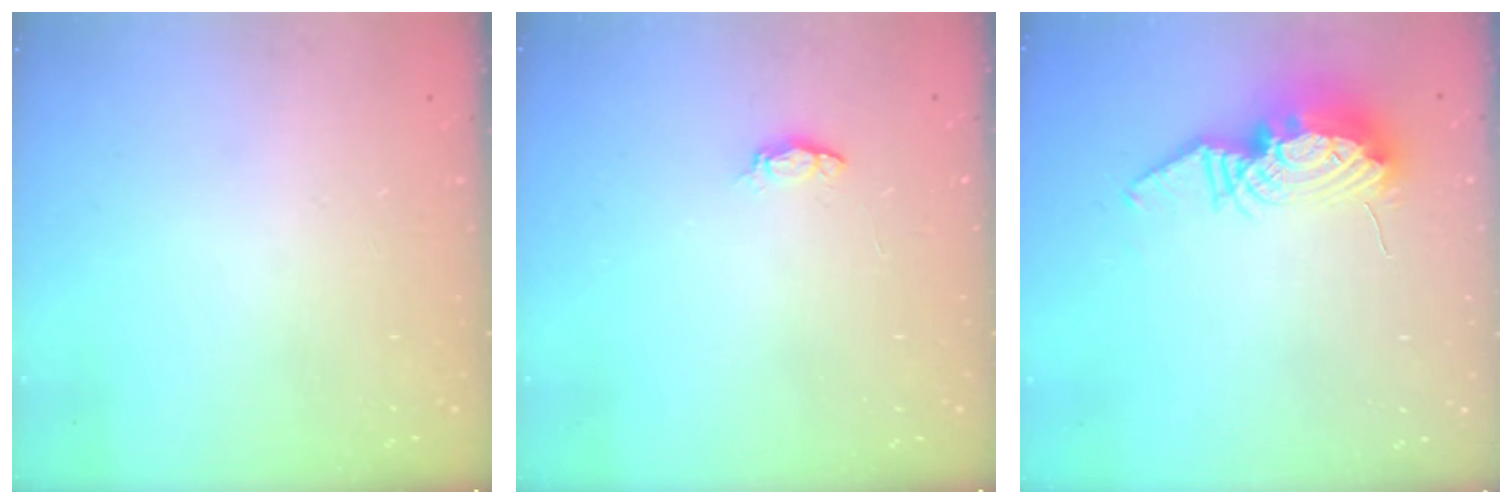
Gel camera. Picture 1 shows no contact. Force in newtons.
{"total": 2.5, "press": 2.5, "slide": 0.4}
{"total": 13.1, "press": 13.0, "slide": 1.2}